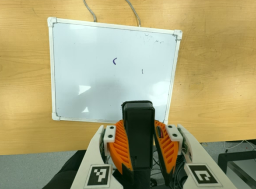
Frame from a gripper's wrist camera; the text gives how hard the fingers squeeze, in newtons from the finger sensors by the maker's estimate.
{"total": 10.7, "left": 8.3, "right": 13.1}